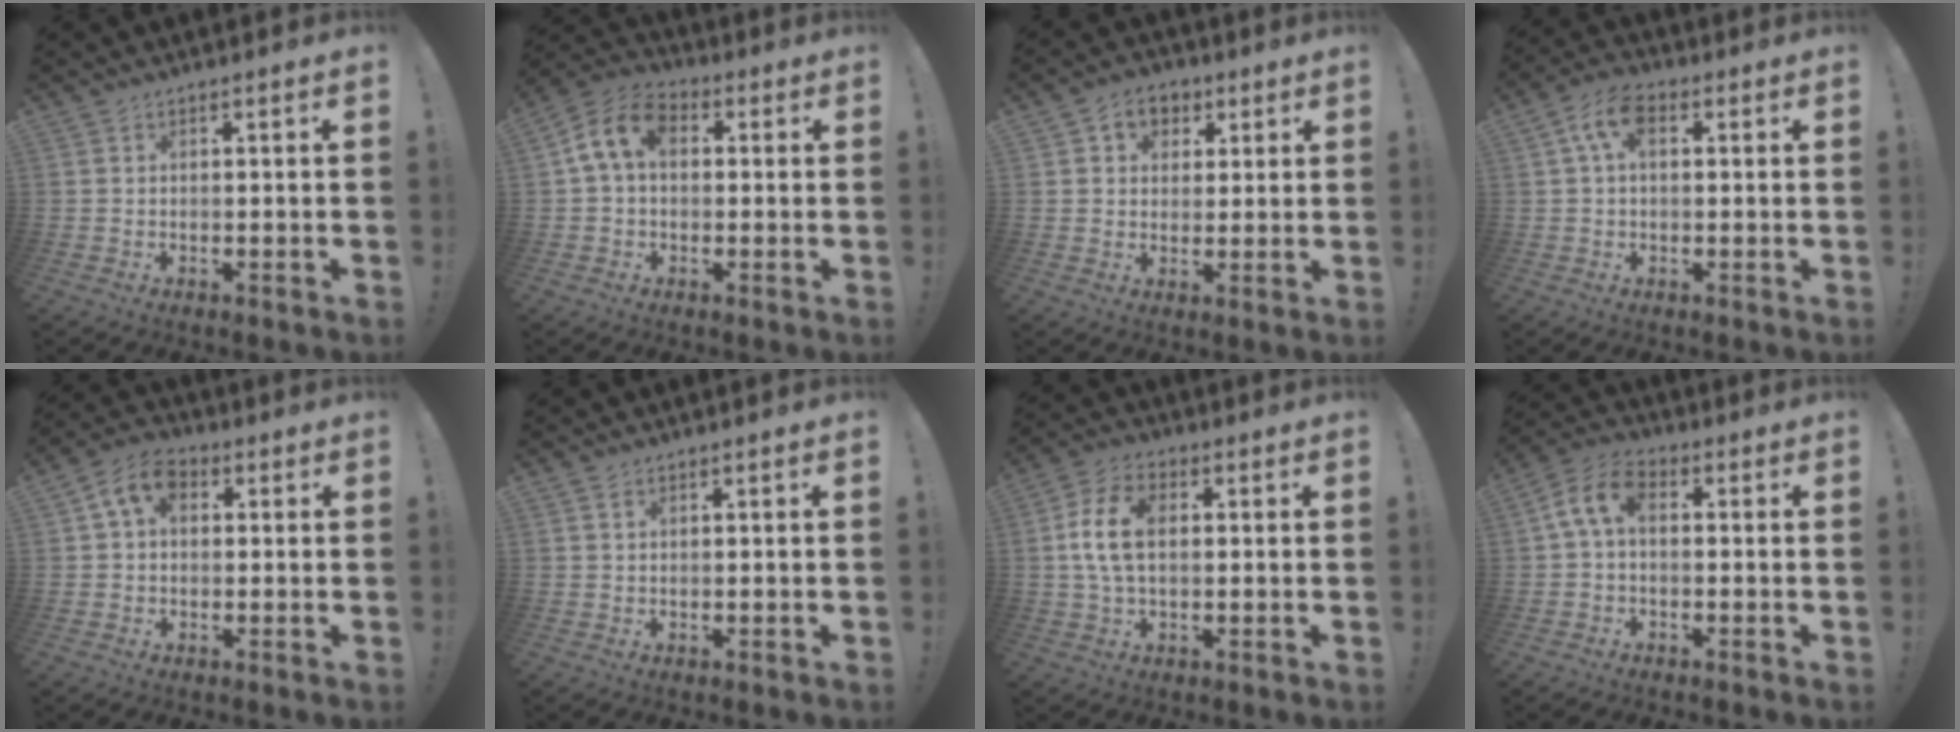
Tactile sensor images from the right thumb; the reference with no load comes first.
{"total": 10.6, "force": [2.3, 7.0, 7.6], "torque": [-0.152, 0.015, 0.048]}
{"total": 7.1, "force": [3.0, 5.8, 2.9], "torque": [-0.033, -0.009, 0.056]}
{"total": 7.3, "force": [2.0, 4.3, 5.6], "torque": [-0.110, 0.008, 0.037]}
{"total": 7.8, "force": [2.1, 5.4, 5.2], "torque": [-0.089, 0.008, 0.044]}
{"total": 1.1, "force": [0.7, 0.4, 0.8], "torque": [-0.010, -0.003, 0.013]}
{"total": 11.1, "force": [1.6, 6.9, 8.6], "torque": [-0.167, 0.002, 0.030]}
{"total": 8.2, "force": [1.3, 4.7, 6.6], "torque": [-0.145, 0.004, 0.027]}